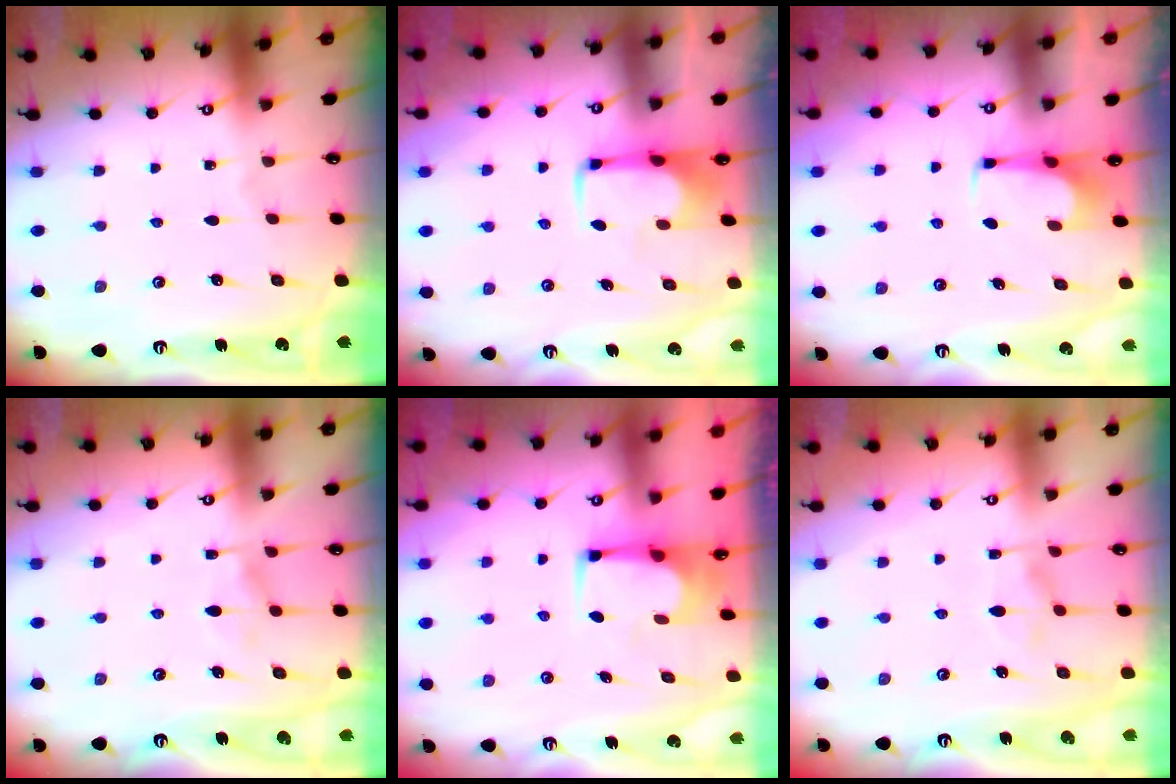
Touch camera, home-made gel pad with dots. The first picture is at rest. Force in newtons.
{"total": 2.0, "press": 2.0, "slide": 0.4}
{"total": 1.0, "press": 0.9, "slide": 0.3}
{"total": 7.0, "press": 6.9, "slide": 0.6}
{"total": 2.2, "press": 2.2, "slide": 0.2}
{"total": 2.3, "press": 2.0, "slide": 1.2}